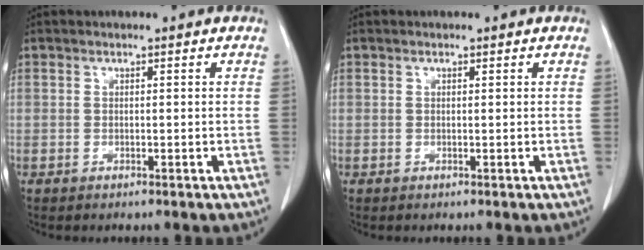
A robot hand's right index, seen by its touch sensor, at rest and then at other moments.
{"total": 0.0}